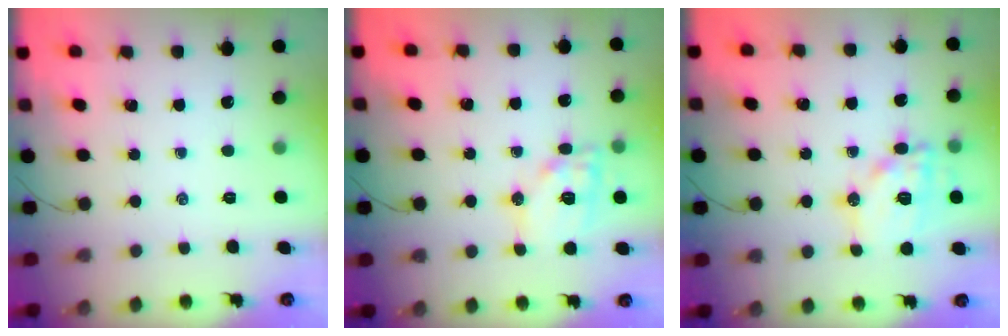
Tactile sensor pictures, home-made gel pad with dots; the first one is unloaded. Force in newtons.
{"total": 12.2, "press": 12.1, "slide": 1.2}
{"total": 14.7, "press": 14.6, "slide": 1.8}